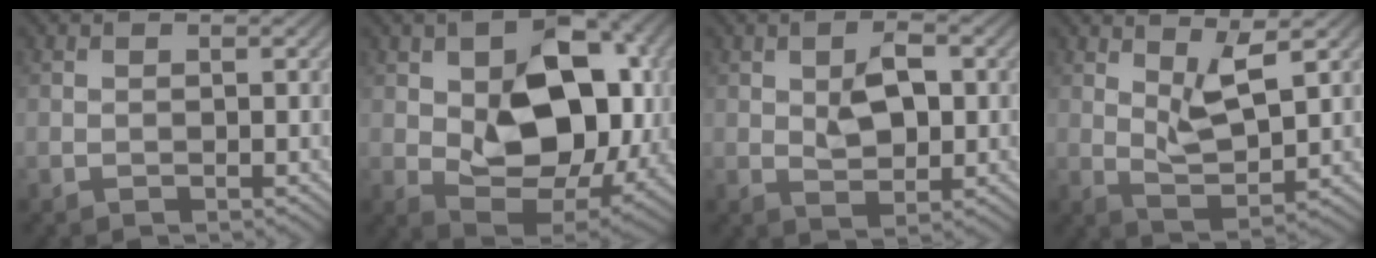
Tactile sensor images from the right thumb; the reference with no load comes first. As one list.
[{"total": 14.2, "force": [0.8, 9.0, 10.9], "torque": [-0.162, -0.002, 0.020]}, {"total": 4.5, "force": [0.7, 2.5, 3.7], "torque": [-0.068, -0.002, 0.012]}, {"total": 5.6, "force": [2.9, 1.7, 4.5], "torque": [-0.090, -0.009, 0.059]}]